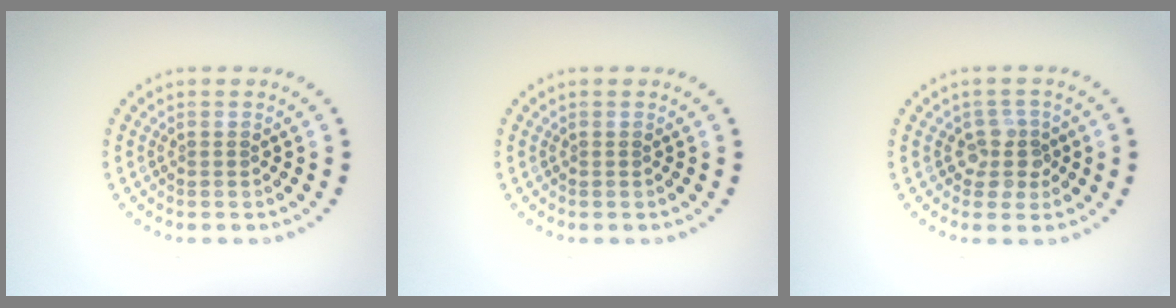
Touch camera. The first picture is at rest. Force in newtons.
{"total": 0.0}
{"total": 2.4, "press": 2.0, "slide": 1.4}